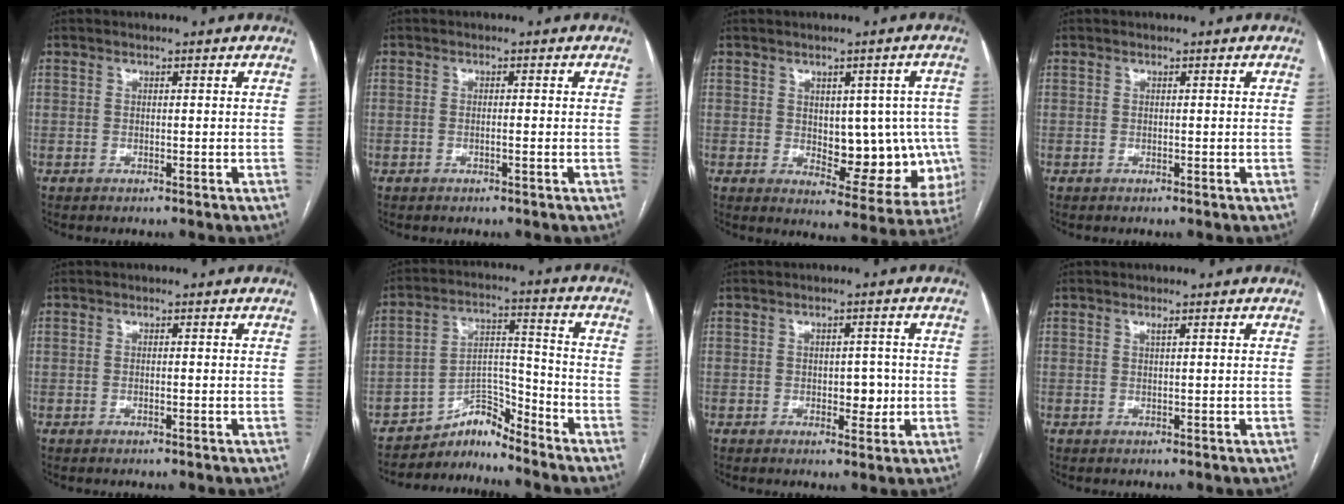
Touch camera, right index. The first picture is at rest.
{"total": 0.8, "force": [-0.3, 0.0, 0.7], "torque": [-0.016, 0.002, -0.004]}
{"total": 11.9, "force": [-0.5, 6.1, 10.2], "torque": [-0.108, 0.013, 0.012]}
{"total": 0.0}
{"total": 0.7, "force": [-0.2, 0.2, 0.6], "torque": [-0.015, 0.003, -0.002]}
{"total": 6.0, "force": [-6.0, 0.5, -0.4], "torque": [0.015, 0.038, -0.103]}
{"total": 3.6, "force": [-0.4, 2.1, 2.9], "torque": [-0.031, 0.004, -0.001]}
{"total": 0.6, "force": [0.3, -0.1, 0.5], "torque": [-0.011, -0.001, 0.008]}